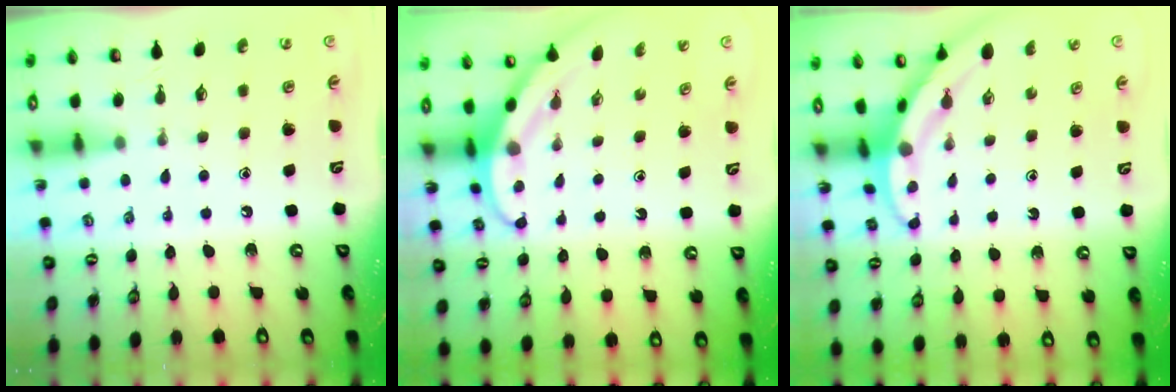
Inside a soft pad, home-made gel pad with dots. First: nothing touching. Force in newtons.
{"total": 3.7, "press": 3.7, "slide": 0.3}
{"total": 3.3, "press": 3.3, "slide": 0.2}